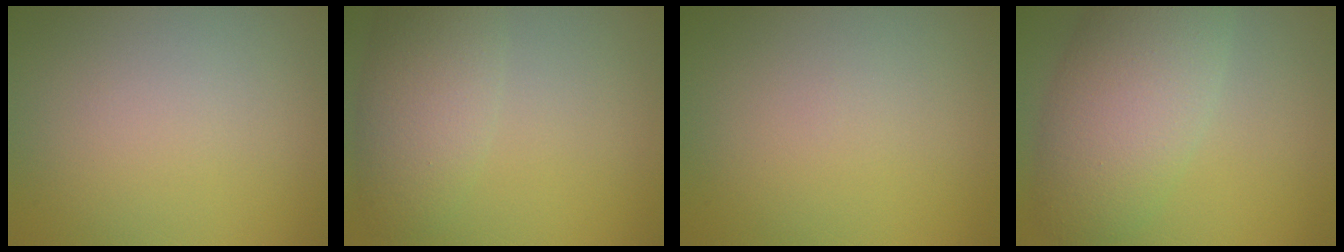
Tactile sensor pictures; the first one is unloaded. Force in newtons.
{"total": 4.6, "press": 4.6, "slide": 0.3}
{"total": 0.0}
{"total": 7.5, "press": 7.4, "slide": 0.4}